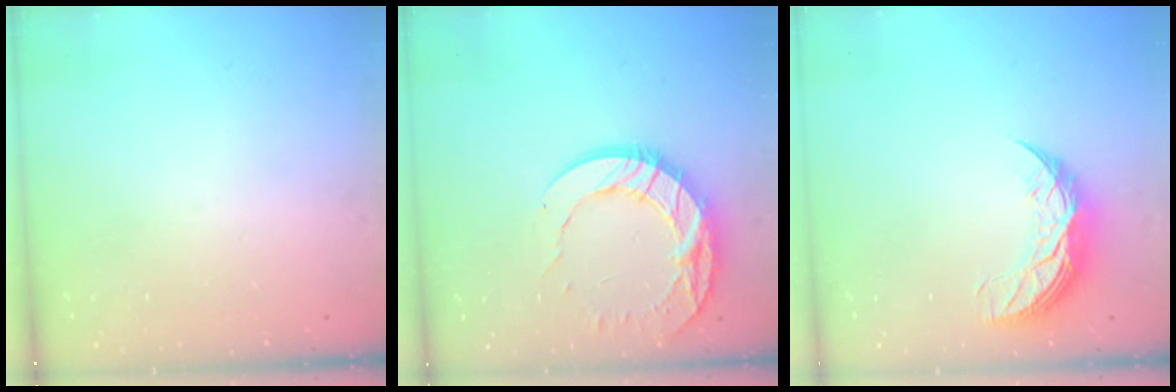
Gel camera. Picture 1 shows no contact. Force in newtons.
{"total": 14.8, "press": 14.7, "slide": 1.1}
{"total": 9.7, "press": 9.7, "slide": 0.5}